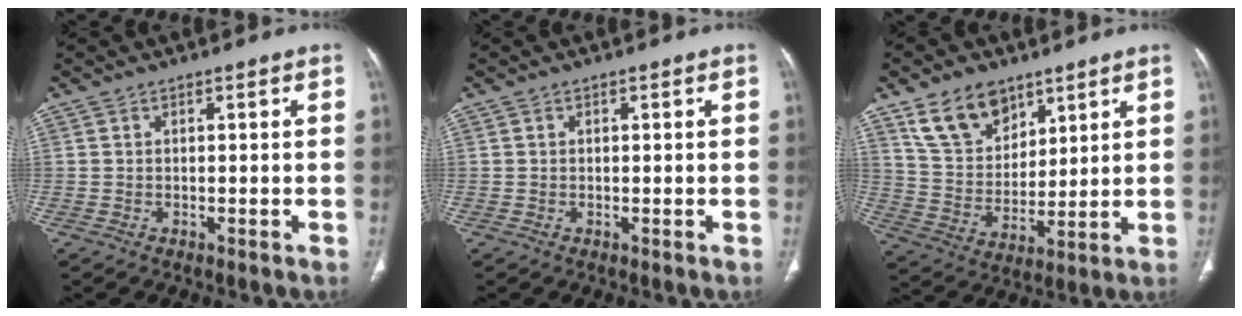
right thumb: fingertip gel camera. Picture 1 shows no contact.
{"total": 0.0}
{"total": 12.6, "force": [8.1, 7.9, 5.5], "torque": [-0.073, -0.040, 0.160]}